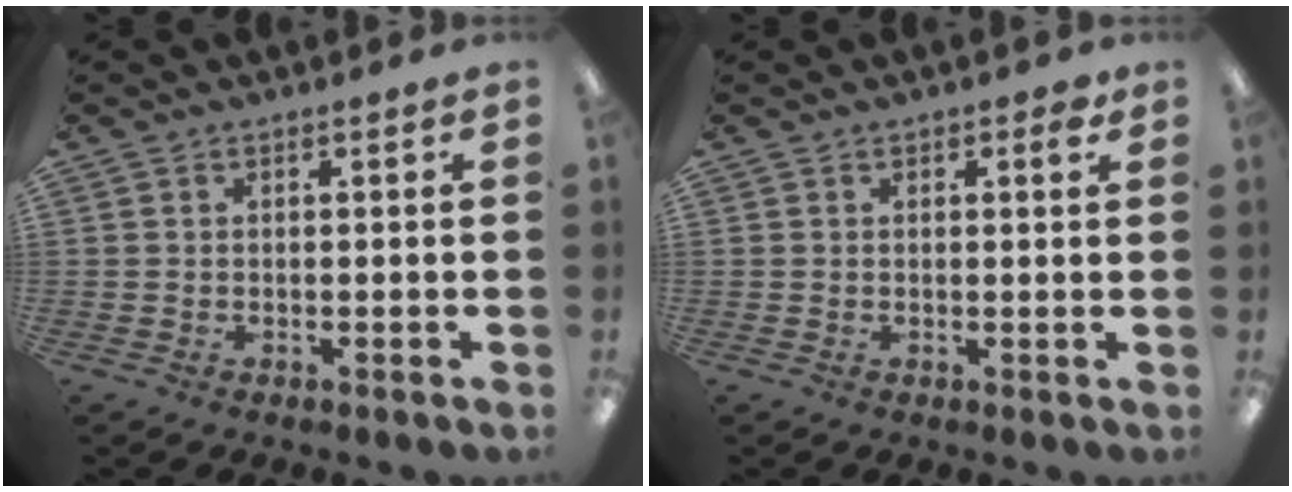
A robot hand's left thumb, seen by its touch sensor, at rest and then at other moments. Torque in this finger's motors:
{"motor_torque": [-0.13, 0.01, -0.08, -0.09, -0.01]}